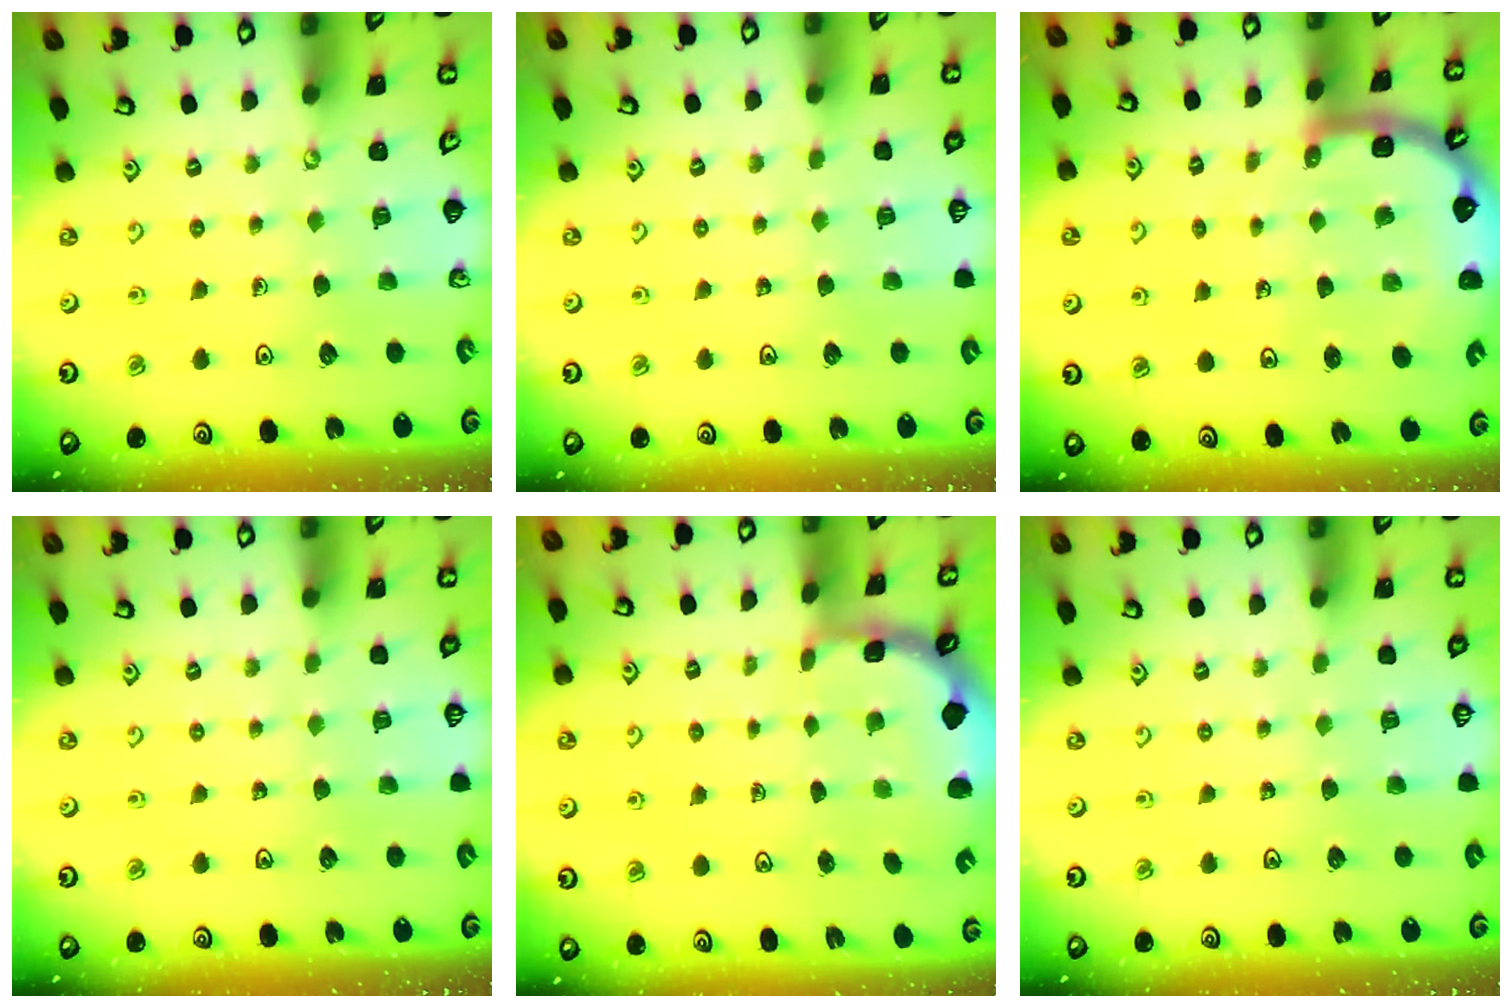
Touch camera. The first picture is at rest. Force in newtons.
{"total": 0.0}
{"total": 7.5, "press": 7.5, "slide": 0.8}
{"total": 0.0}
{"total": 1.7, "press": 1.6, "slide": 0.5}
{"total": 0.0}